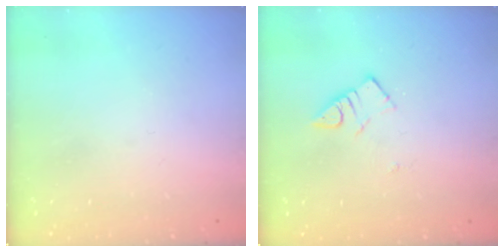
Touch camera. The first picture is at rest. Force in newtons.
{"total": 2.8, "press": 2.7, "slide": 0.3}